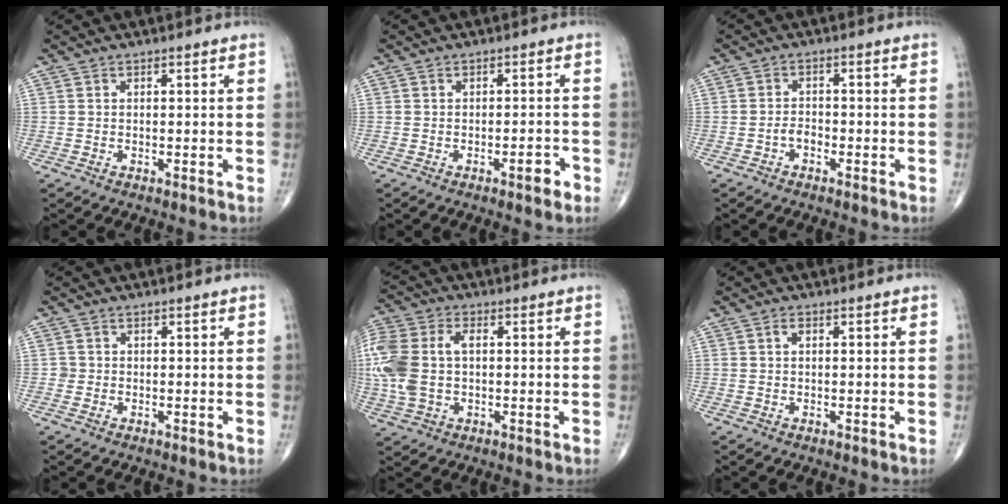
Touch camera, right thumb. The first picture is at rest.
{"total": 2.9, "force": [-1.5, 0.9, 2.3], "torque": [-0.028, 0.006, -0.022]}
{"total": 2.1, "force": [-1.1, 1.3, 1.2], "torque": [-0.016, 0.009, -0.025]}
{"total": 1.0, "force": [-0.2, 1.0, 0.0], "torque": [0.005, 0.005, -0.005]}
{"total": 14.4, "force": [0.5, 9.2, 11.0], "torque": [-0.286, 0.016, 0.010]}
{"total": 1.1, "force": [0.3, 0.6, 0.9], "torque": [-0.015, 0.002, 0.004]}